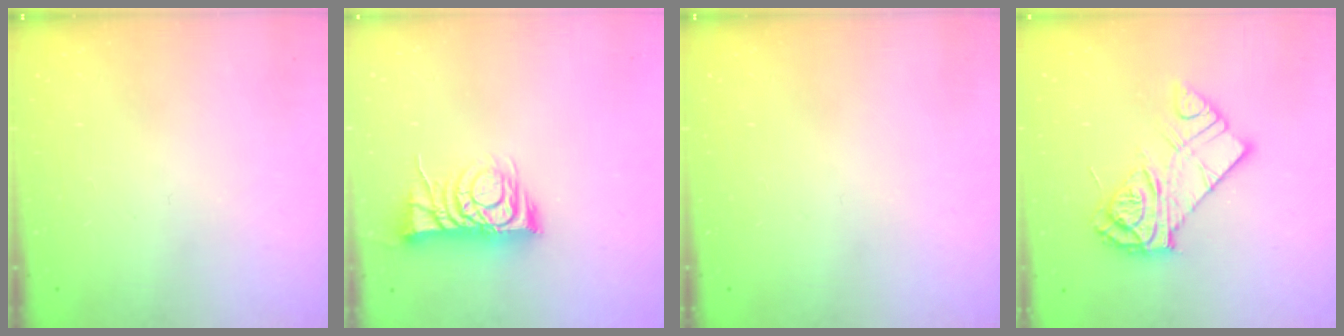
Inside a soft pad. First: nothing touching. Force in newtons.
{"total": 8.7, "press": 8.7, "slide": 0.2}
{"total": 0.0}
{"total": 12.4, "press": 12.4, "slide": 0.8}